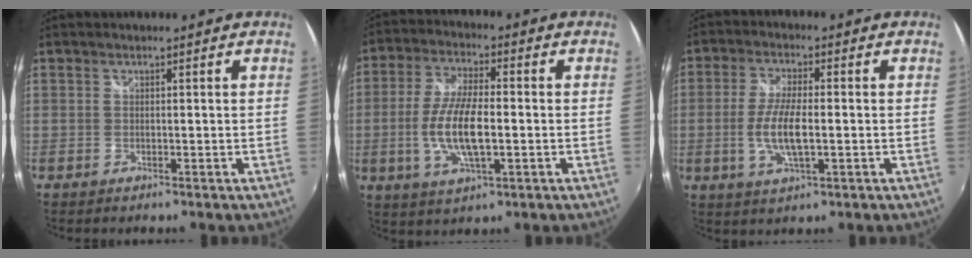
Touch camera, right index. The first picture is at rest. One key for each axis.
{"total": 10.7, "fx": -1.8, "fy": 3.6, "fz": 9.9, "tx": -0.204, "ty": -0.001, "tz": -0.036}
{"total": 7.8, "fx": -1.3, "fy": 2.3, "fz": 7.3, "tx": -0.151, "ty": -0.004, "tz": -0.024}